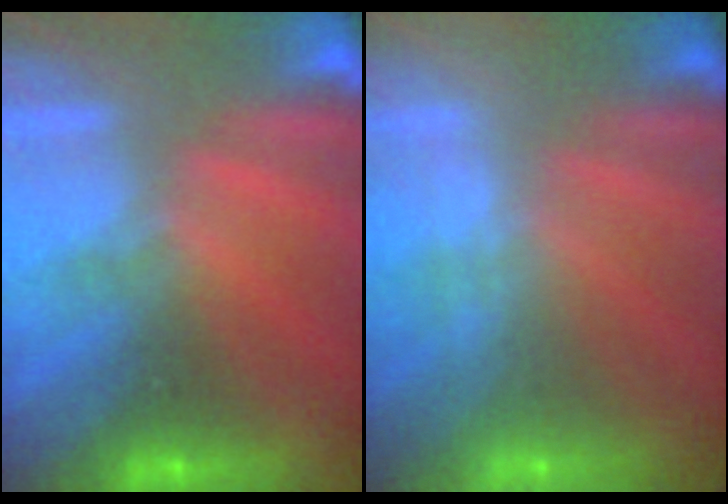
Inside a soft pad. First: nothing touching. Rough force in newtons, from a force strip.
{"total": 2.0}